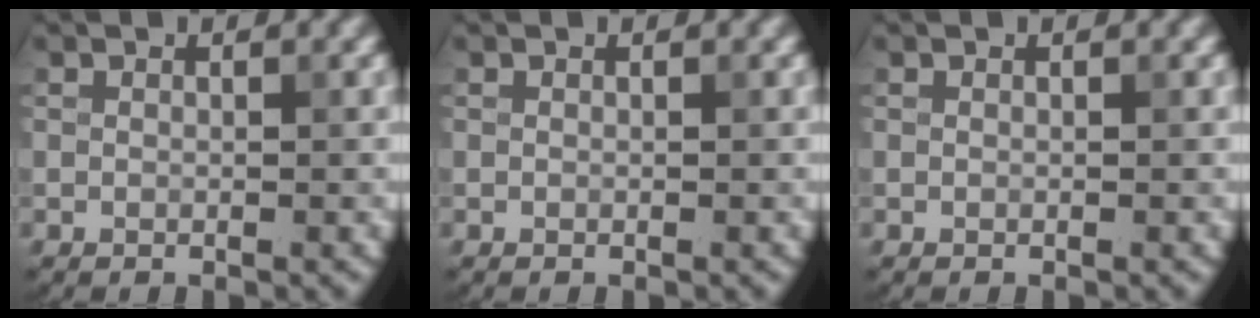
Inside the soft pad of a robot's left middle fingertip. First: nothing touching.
{"total": 0.0}
{"total": 0.0}